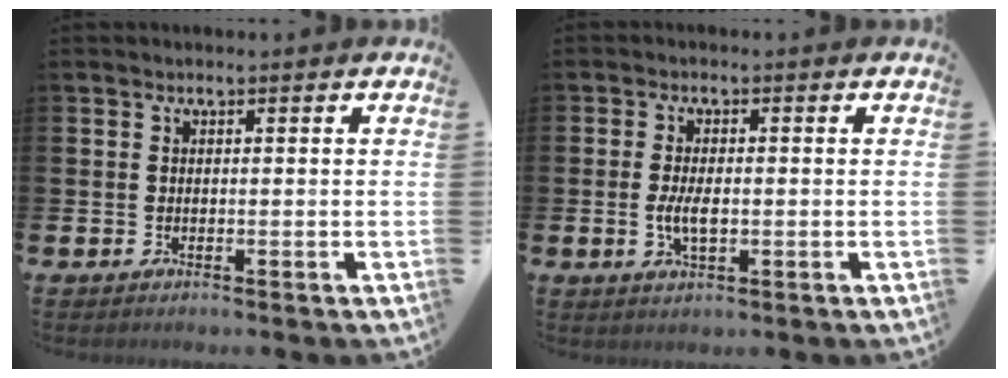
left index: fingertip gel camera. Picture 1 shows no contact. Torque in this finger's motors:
{"motor_torque": [0.83, 0.05, 0.46, 0.14]}